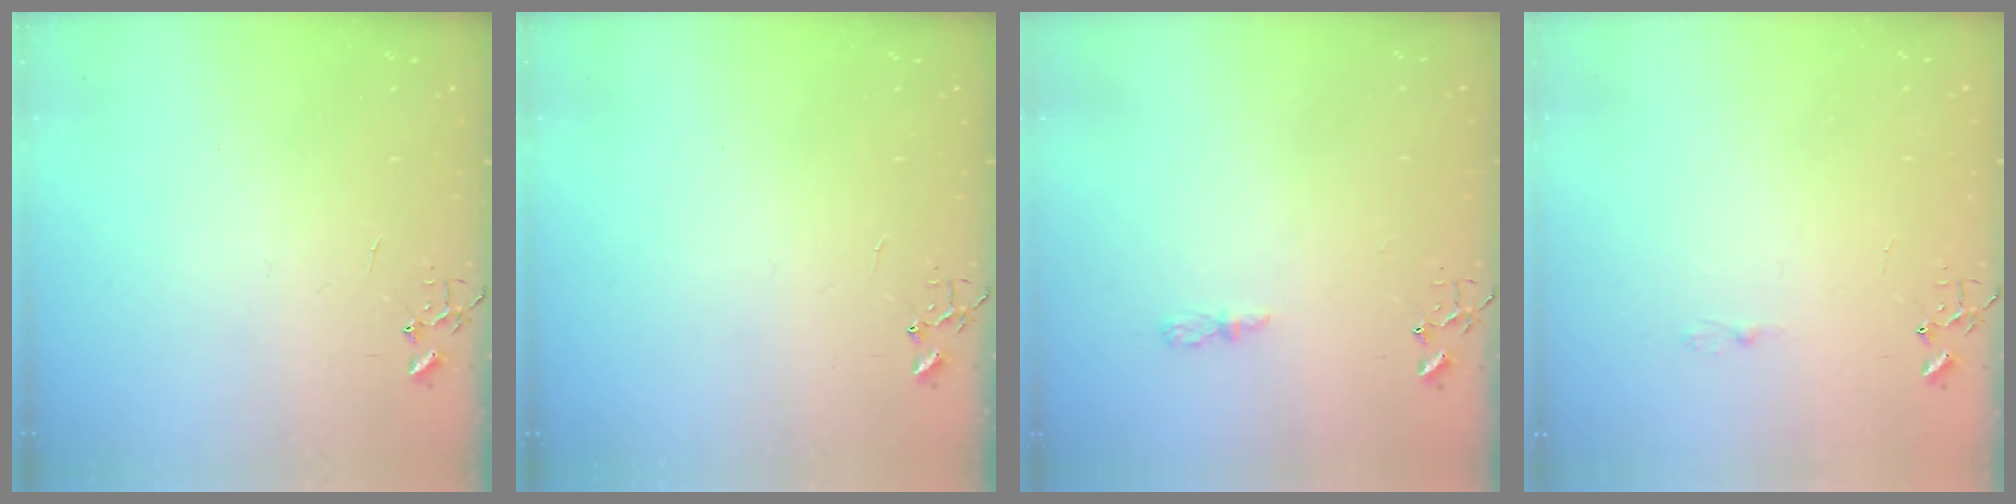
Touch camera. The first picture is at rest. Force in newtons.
{"total": 0.0}
{"total": 4.0, "press": 4.0, "slide": 0.5}
{"total": 2.5, "press": 2.5, "slide": 0.3}